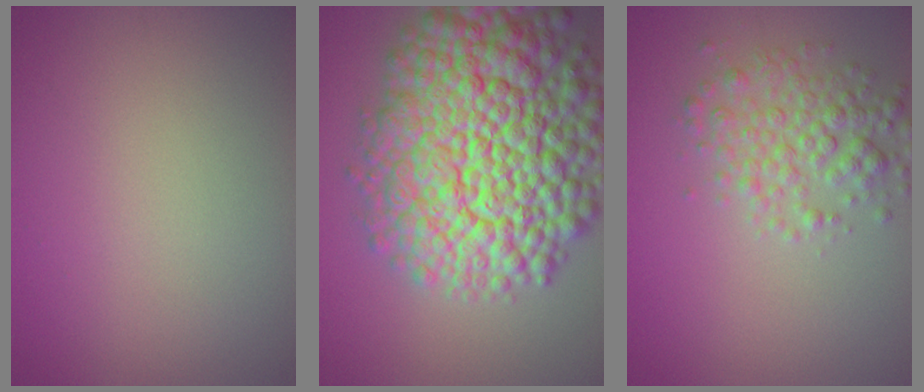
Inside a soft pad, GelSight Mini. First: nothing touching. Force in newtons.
{"total": 15.2, "press": 15.2, "slide": 0.6}
{"total": 3.5, "press": 3.5, "slide": 0.1}